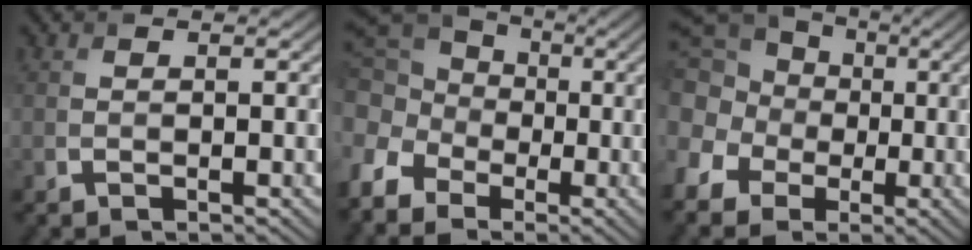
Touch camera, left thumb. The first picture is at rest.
{"total": 11.3, "force": [-4.1, 8.8, 5.8], "torque": [-0.155, -0.024, -0.097]}
{"total": 15.2, "force": [-0.6, 13.6, 6.8], "torque": [-0.201, 0.001, -0.049]}